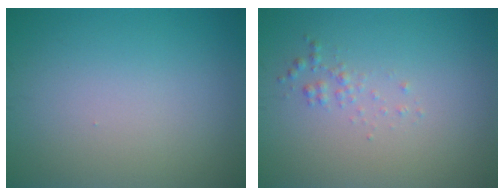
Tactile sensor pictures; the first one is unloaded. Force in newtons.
{"total": 0.9, "press": 0.9, "slide": 0.0}